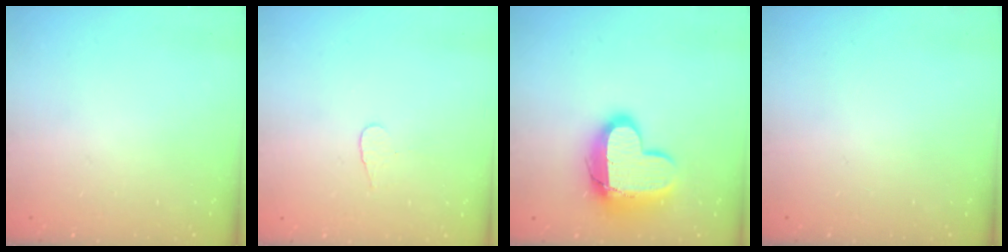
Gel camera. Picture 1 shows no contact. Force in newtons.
{"total": 3.7, "press": 3.7, "slide": 0.4}
{"total": 15.4, "press": 15.4, "slide": 1.1}
{"total": 0.0}